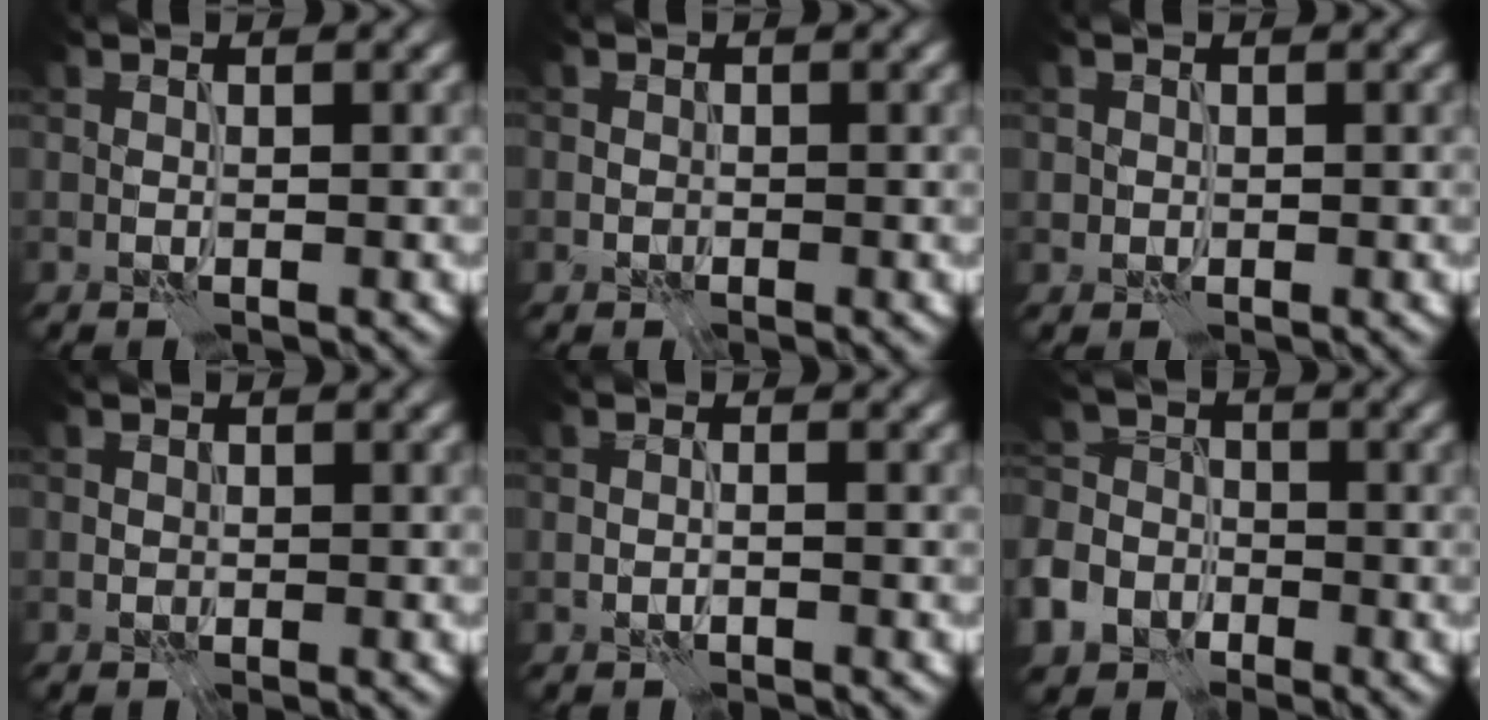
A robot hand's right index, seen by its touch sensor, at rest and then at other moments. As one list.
[{"total": 0.8, "force": [-0.1, 0.8, 0.1], "torque": [0.000, -0.003, -0.001]}, {"total": 0.7, "force": [0.2, 0.7, 0.0], "torque": [0.002, -0.002, 0.006]}, {"total": 0.6, "force": [0.1, 0.6, 0.1], "torque": [-0.003, -0.001, 0.005]}, {"total": 0.8, "force": [-0.5, -0.5, -0.2], "torque": [0.000, -0.004, -0.011]}, {"total": 6.6, "force": [-4.7, 4.4, 1.5], "torque": [-0.024, -0.016, -0.091]}]